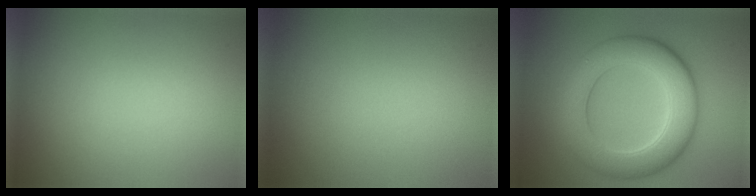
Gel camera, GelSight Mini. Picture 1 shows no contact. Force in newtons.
{"total": 0.0}
{"total": 8.2, "press": 8.2, "slide": 0.3}